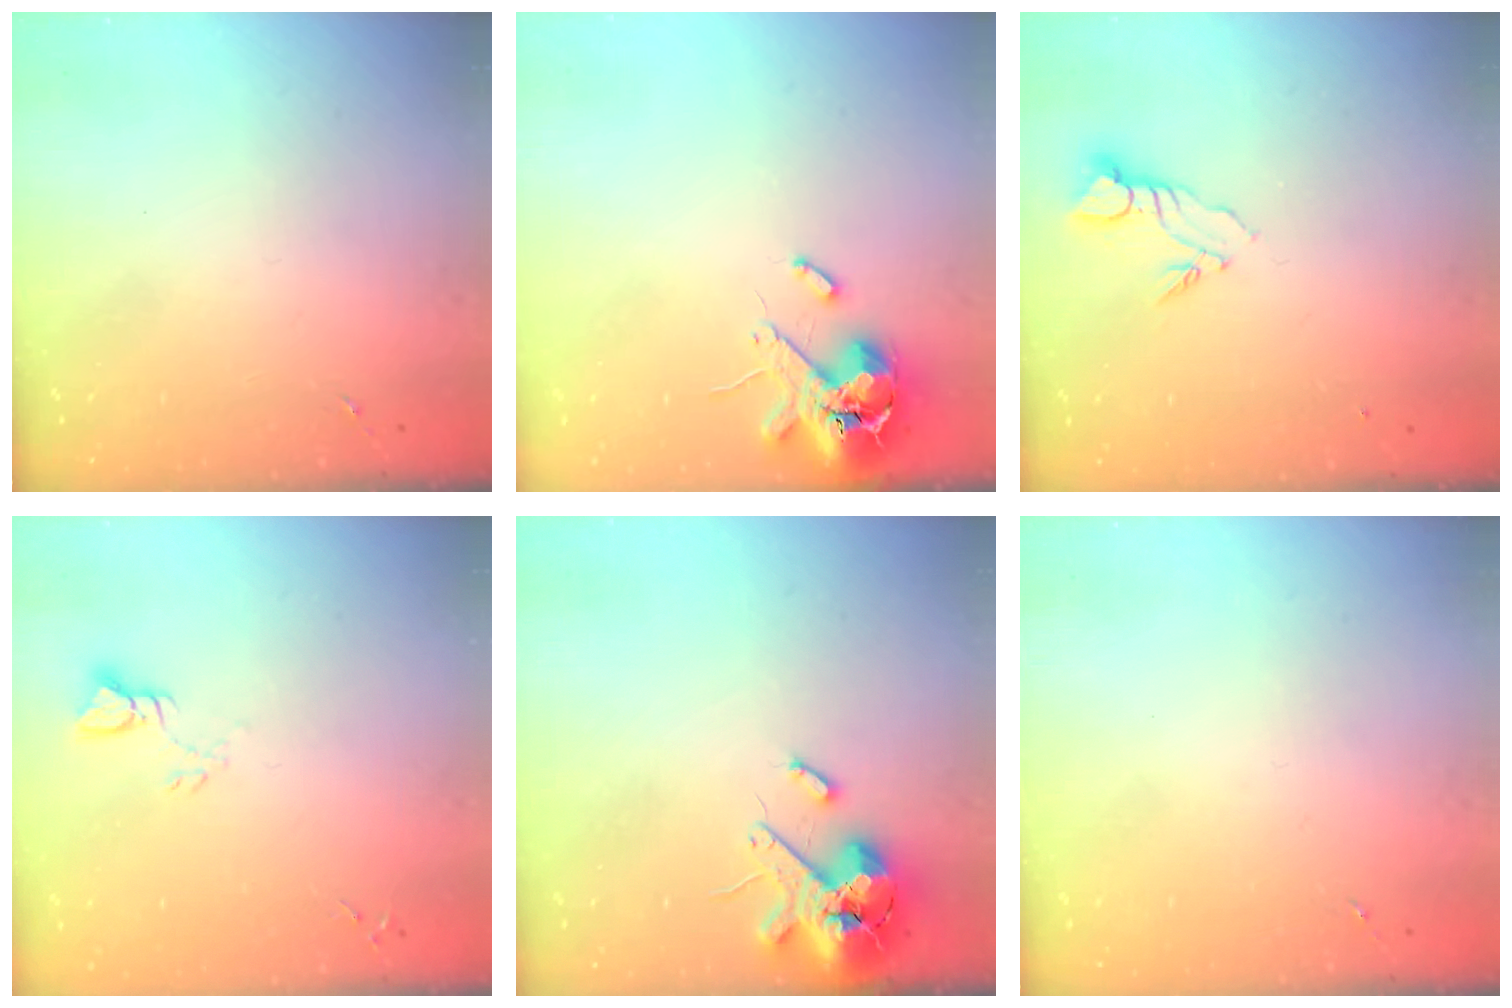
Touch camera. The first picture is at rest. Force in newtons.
{"total": 12.2, "press": 12.0, "slide": 1.8}
{"total": 4.2, "press": 4.2, "slide": 0.1}
{"total": 2.8, "press": 2.8, "slide": 0.2}
{"total": 13.2, "press": 13.0, "slide": 2.2}
{"total": 0.0}